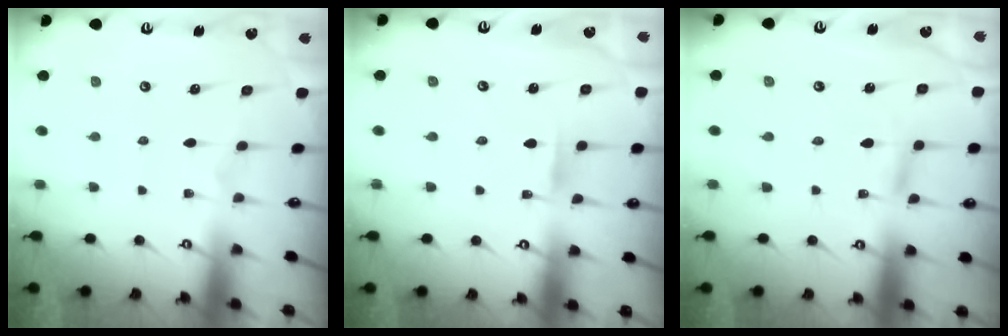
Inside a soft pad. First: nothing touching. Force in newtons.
{"total": 2.7, "press": 2.7, "slide": 0.3}
{"total": 2.3, "press": 2.3, "slide": 0.1}